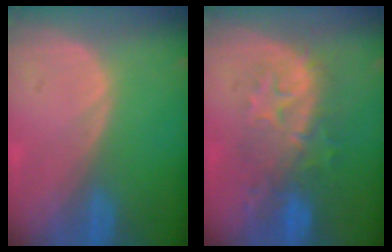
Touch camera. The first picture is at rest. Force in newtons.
{"total": 9.1, "press": 8.6, "slide": 3.0}